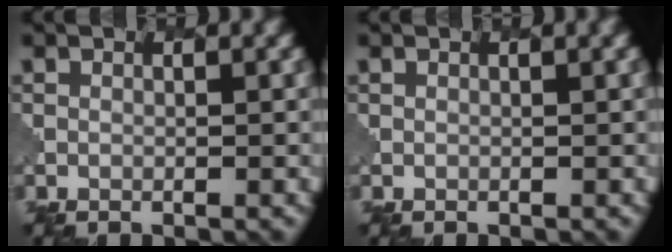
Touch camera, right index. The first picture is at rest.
{"total": 0.7, "force": [0.2, 0.2, 0.6], "torque": [-0.005, 0.000, 0.000]}